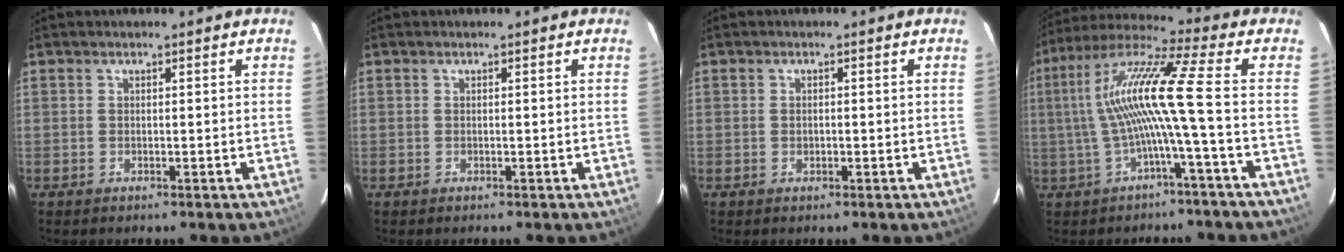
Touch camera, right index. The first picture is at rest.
{"total": 0.0}
{"total": 0.9, "force": [-0.1, 0.6, 0.6], "torque": [-0.011, 0.002, -0.002]}
{"total": 13.0, "force": [-1.4, -1.6, 12.9], "torque": [-0.245, 0.013, -0.022]}